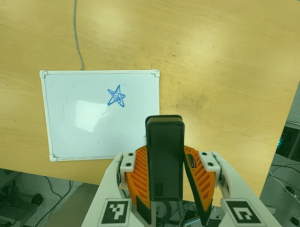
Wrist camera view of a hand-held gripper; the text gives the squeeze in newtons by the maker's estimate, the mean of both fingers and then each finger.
{"total": 4.3, "left": 3.4, "right": 5.2}